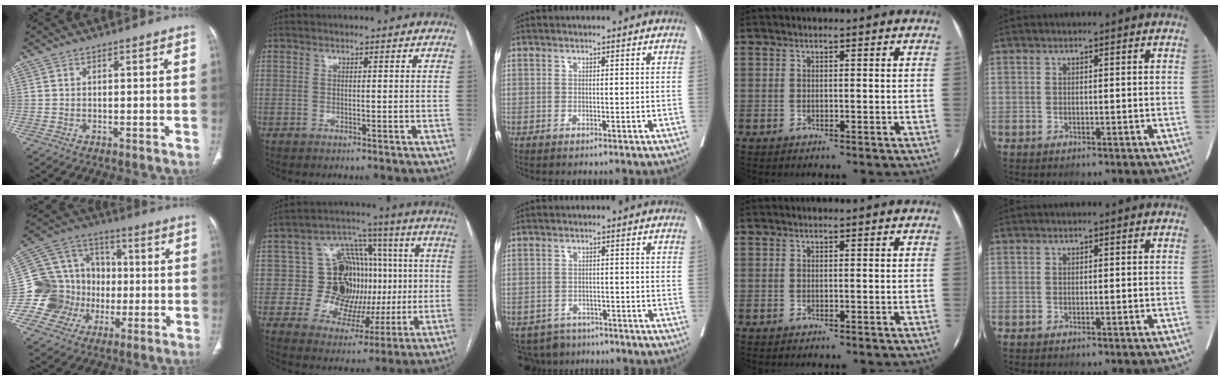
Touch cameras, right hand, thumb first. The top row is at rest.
{"thumb": {"total": 16.6, "force": [-2.4, 15.4, 5.8], "torque": [-0.072, 0.065, -0.033]}, "index": {"total": 14.3, "force": [0.5, 11.3, 8.7], "torque": [-0.104, 0.049, 0.025]}, "middle": {"total": 6.3, "force": [-5.4, 3.2, 0.0], "torque": [0.001, 0.002, -0.078]}}